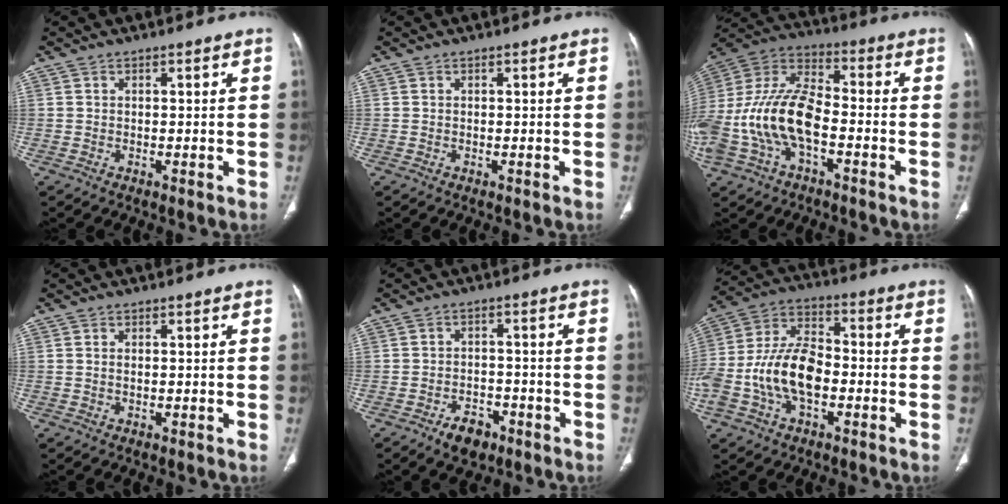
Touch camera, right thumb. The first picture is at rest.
{"total": 0.0}
{"total": 19.3, "force": [-4.7, 10.4, 15.6], "torque": [-0.330, 0.045, -0.087]}
{"total": 0.5, "force": [0.1, 0.2, 0.5], "torque": [-0.015, 0.001, 0.004]}
{"total": 5.3, "force": [-3.3, 3.3, 2.5], "torque": [-0.026, 0.020, -0.048]}
{"total": 14.7, "force": [-3.5, 8.4, 11.6], "torque": [-0.239, 0.039, -0.067]}